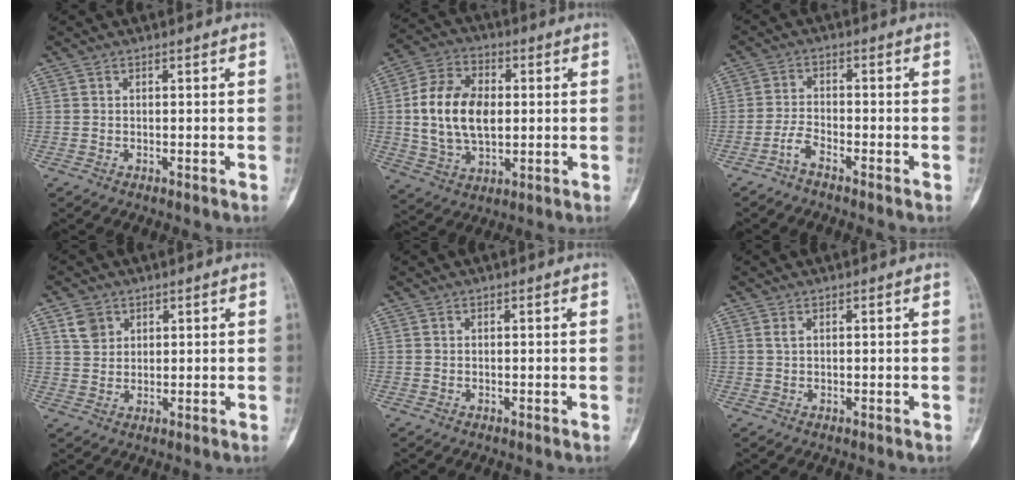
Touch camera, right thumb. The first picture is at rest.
{"total": 14.6, "force": [0.9, 9.3, 11.2], "torque": [-0.197, 0.008, 0.020]}
{"total": 3.0, "force": [-2.4, 0.8, 1.6], "torque": [-0.035, 0.017, -0.053]}
{"total": 4.0, "force": [2.1, 3.1, 1.4], "torque": [-0.013, -0.008, 0.043]}
{"total": 0.0}
{"total": 0.6, "force": [0.3, 0.2, 0.5], "torque": [-0.014, 0.004, 0.007]}